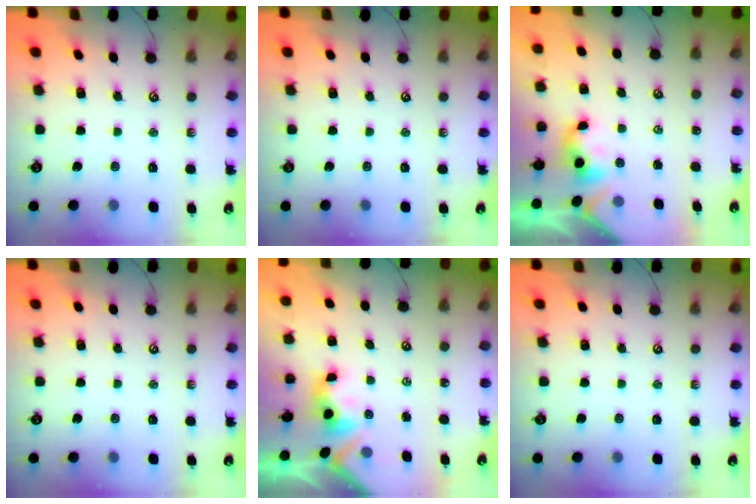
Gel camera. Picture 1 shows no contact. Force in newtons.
{"total": 0.0}
{"total": 2.3, "press": 2.3, "slide": 0.2}
{"total": 0.0}
{"total": 3.4, "press": 3.4, "slide": 0.3}
{"total": 0.0}